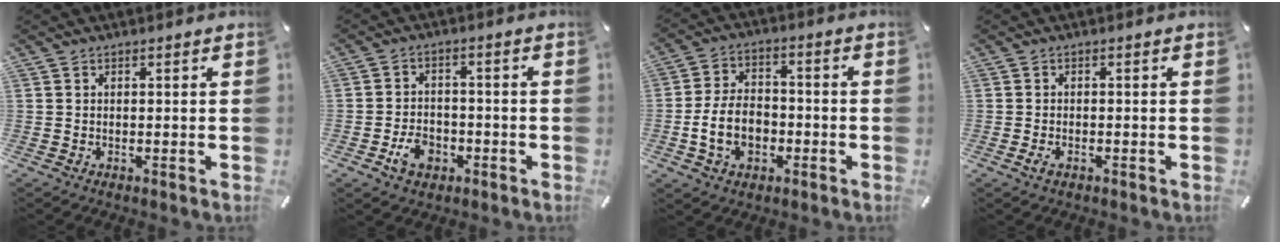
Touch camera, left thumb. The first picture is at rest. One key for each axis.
{"total": 6.4, "fx": -2.5, "fy": 4.9, "fz": 3.1, "tx": -0.061, "ty": 0.008, "tz": -0.047}
{"total": 10.5, "fx": -2.9, "fy": 7.5, "fz": 6.8, "tx": -0.144, "ty": 0.012, "tz": -0.054}
{"total": 1.7, "fx": -0.8, "fy": 0.9, "fz": 1.3, "tx": -0.030, "ty": -0.001, "tz": -0.016}